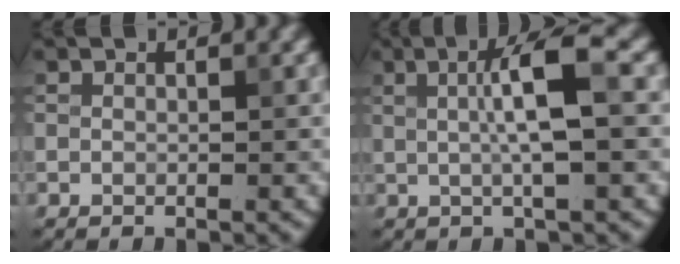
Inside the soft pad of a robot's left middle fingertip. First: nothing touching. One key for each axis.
{"total": 5.3, "fx": 0.8, "fy": 0.9, "fz": 5.2, "tx": -0.086, "ty": 0.009, "tz": 0.010}